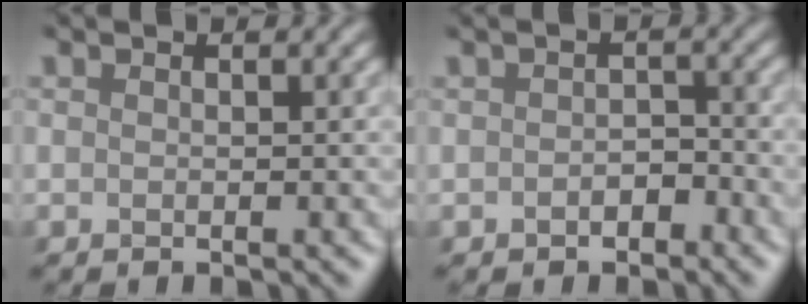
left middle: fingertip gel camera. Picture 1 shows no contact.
{"total": 1.3, "force": [-1.1, 0.5, 0.5], "torque": [-0.018, -0.001, -0.017]}